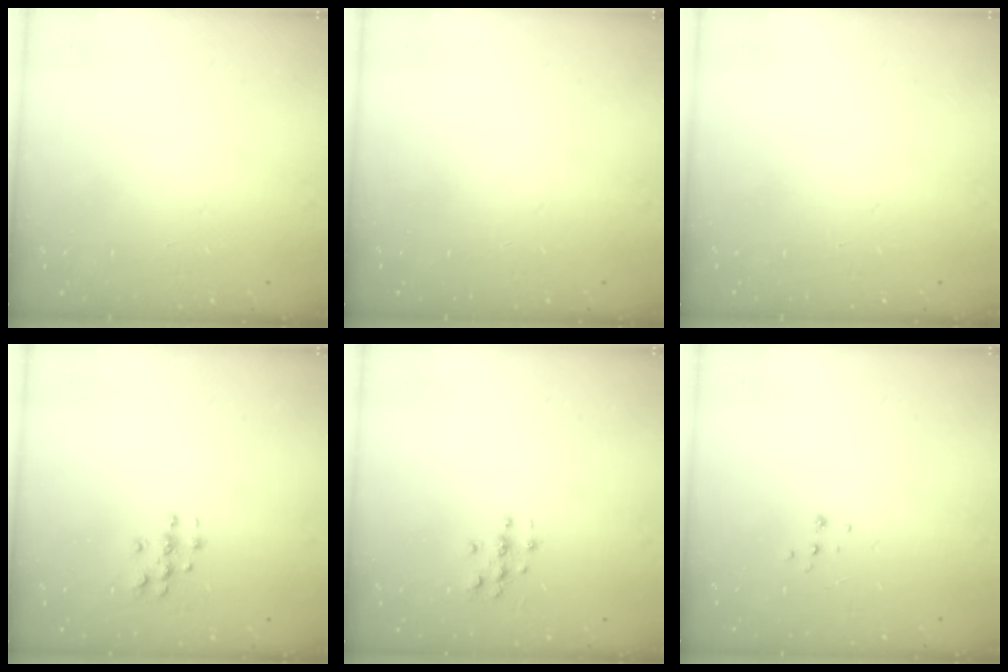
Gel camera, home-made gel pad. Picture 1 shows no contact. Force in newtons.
{"total": 0.0}
{"total": 0.0}
{"total": 4.3, "press": 4.3, "slide": 0.6}
{"total": 2.8, "press": 2.8, "slide": 0.3}
{"total": 4.9, "press": 4.9, "slide": 0.7}